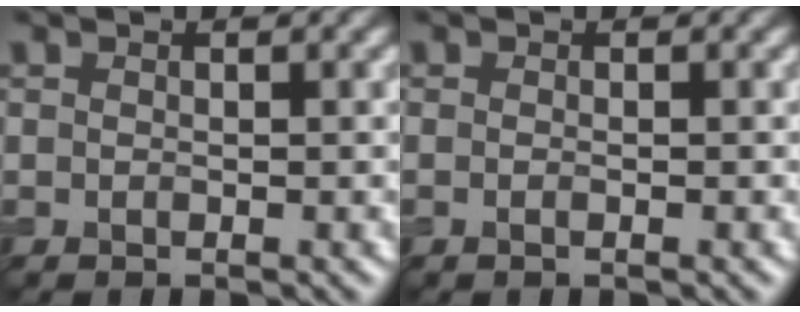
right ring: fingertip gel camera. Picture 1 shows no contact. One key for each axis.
{"total": 0.6, "fx": -0.2, "fy": 0.2, "fz": 0.6, "tx": -0.011, "ty": -0.009, "tz": -0.006}